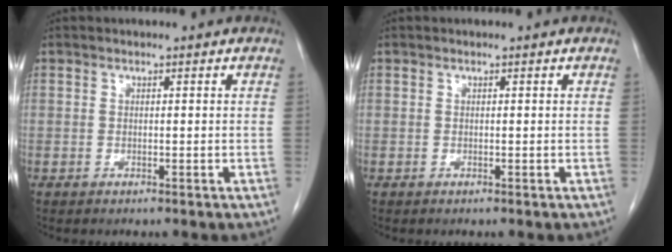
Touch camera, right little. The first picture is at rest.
{"total": 0.0}